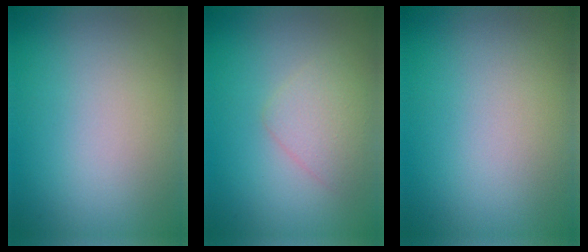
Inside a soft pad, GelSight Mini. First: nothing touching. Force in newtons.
{"total": 2.2, "press": 2.2, "slide": 0.1}
{"total": 0.0}